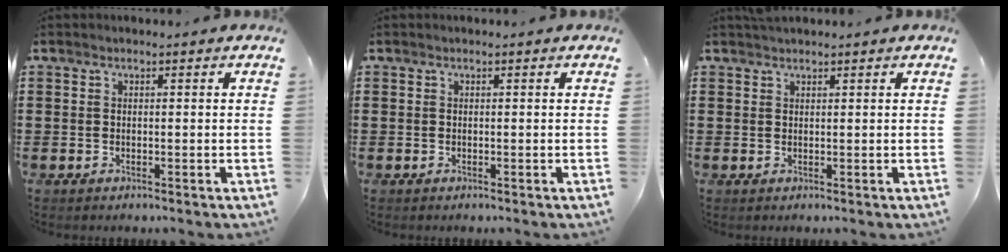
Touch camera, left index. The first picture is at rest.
{"total": 0.0}
{"total": 1.0, "force": [1.0, 0.1, 0.1], "torque": [-0.004, -0.001, 0.020]}